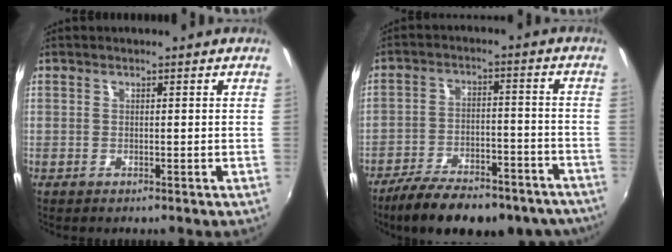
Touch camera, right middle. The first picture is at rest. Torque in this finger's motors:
{"motor_torque": [1.00, -1.14, 0.13, 0.09]}